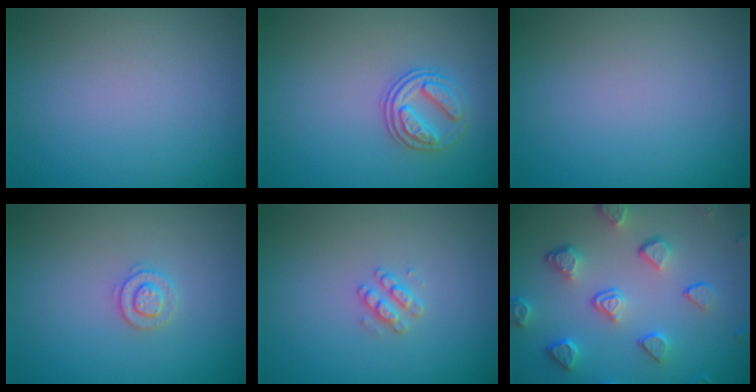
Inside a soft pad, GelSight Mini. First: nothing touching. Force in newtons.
{"total": 2.8, "press": 2.6, "slide": 1.2}
{"total": 0.0}
{"total": 1.8, "press": 1.8, "slide": 0.4}
{"total": 1.6, "press": 1.6, "slide": 0.3}
{"total": 5.0, "press": 3.8, "slide": 3.2}